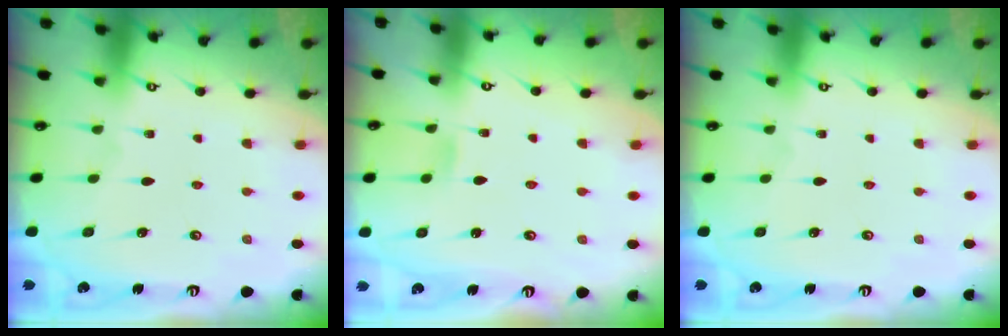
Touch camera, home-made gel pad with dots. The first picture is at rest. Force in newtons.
{"total": 3.7, "press": 3.7, "slide": 0.4}
{"total": 0.0}